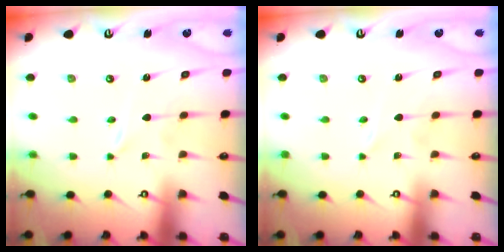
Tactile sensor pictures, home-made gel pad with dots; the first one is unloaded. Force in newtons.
{"total": 0.6, "press": 0.6, "slide": 0.1}